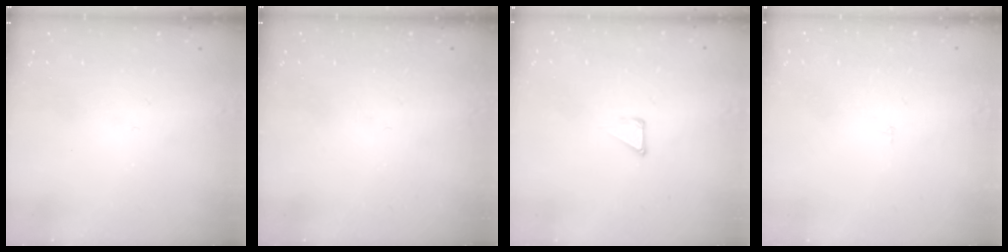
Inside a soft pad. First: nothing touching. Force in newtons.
{"total": 0.0}
{"total": 2.9, "press": 2.9, "slide": 0.3}
{"total": 1.6, "press": 1.6, "slide": 0.1}